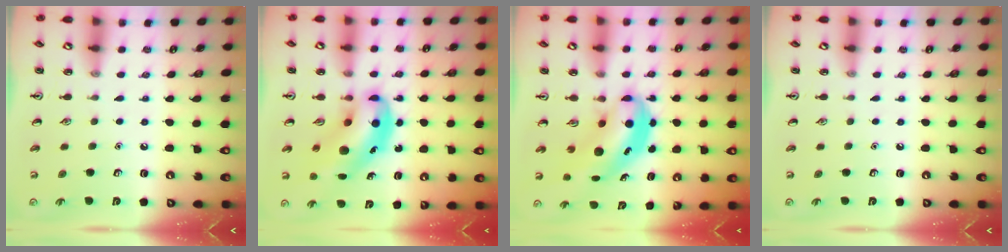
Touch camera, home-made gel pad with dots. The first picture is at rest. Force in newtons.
{"total": 10.3, "press": 9.9, "slide": 2.9}
{"total": 6.3, "press": 6.1, "slide": 1.7}
{"total": 0.0}